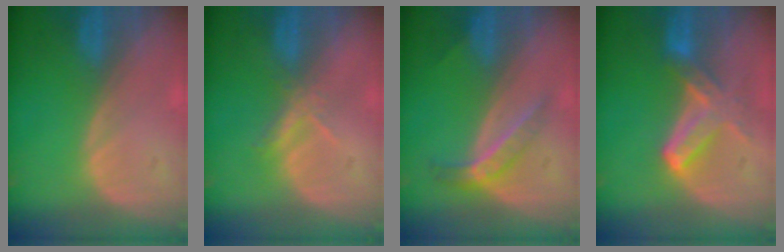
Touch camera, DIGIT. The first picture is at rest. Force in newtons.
{"total": 2.6, "press": 2.5, "slide": 0.9}
{"total": 4.5, "press": 4.1, "slide": 2.0}
{"total": 6.1, "press": 6.1, "slide": 0.1}